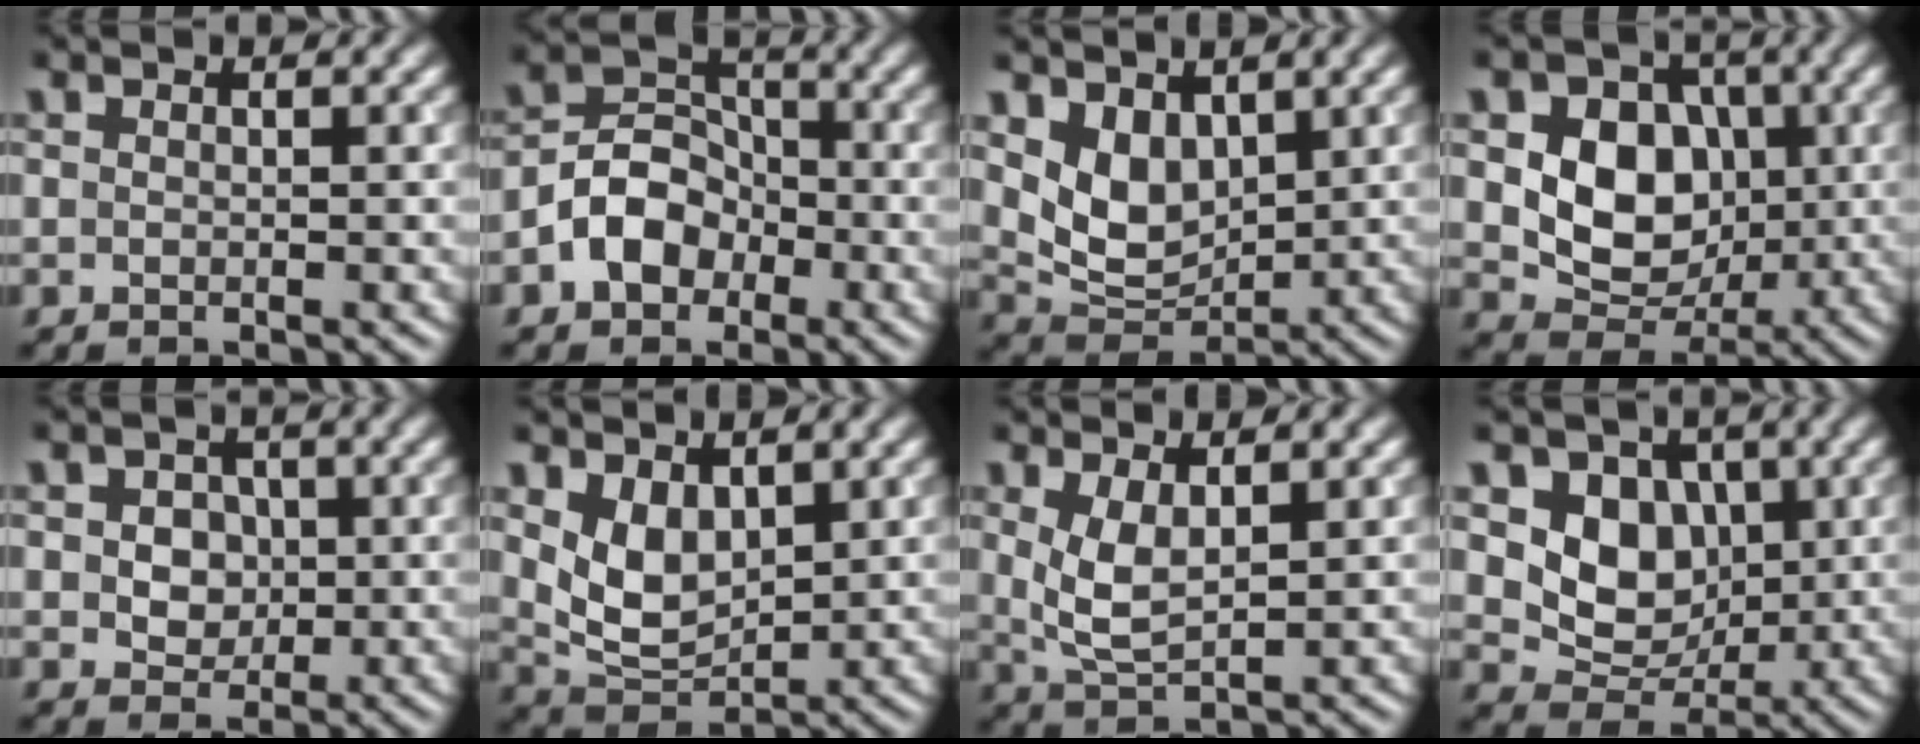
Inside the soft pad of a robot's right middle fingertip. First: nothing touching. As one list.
[{"total": 4.6, "force": [-2.1, 3.4, 2.3], "torque": [-0.034, 0.007, -0.044]}, {"total": 4.7, "force": [1.9, 3.1, 3.0], "torque": [-0.060, -0.013, 0.039]}, {"total": 7.5, "force": [0.7, 5.9, 4.5], "torque": [-0.077, -0.005, 0.006]}, {"total": 3.4, "force": [0.5, 2.8, 1.9], "torque": [-0.019, 0.008, -0.003]}, {"total": 4.2, "force": [1.5, 2.6, 2.9], "torque": [-0.063, -0.008, 0.036]}, {"total": 3.2, "force": [1.2, 1.3, 2.7], "torque": [-0.064, -0.006, 0.028]}, {"total": 6.0, "force": [1.3, 4.8, 3.3], "torque": [-0.055, -0.009, 0.016]}]